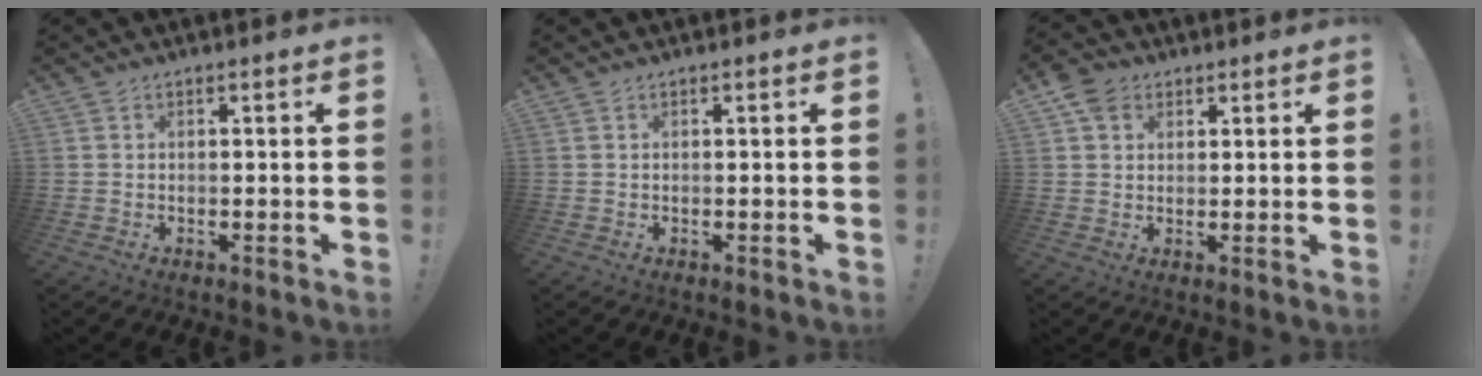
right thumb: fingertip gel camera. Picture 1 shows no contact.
{"total": 0.0}
{"total": 5.7, "force": [2.7, 4.6, 2.0], "torque": [-0.032, -0.005, 0.054]}